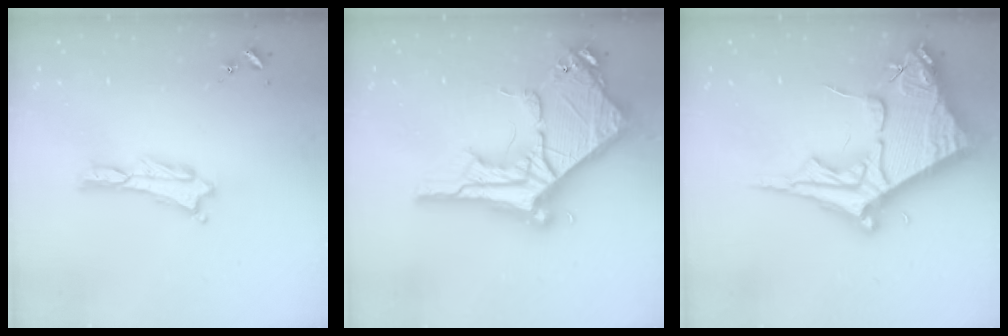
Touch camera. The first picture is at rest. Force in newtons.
{"total": 14.0, "press": 13.9, "slide": 1.4}
{"total": 16.1, "press": 16.1, "slide": 1.6}